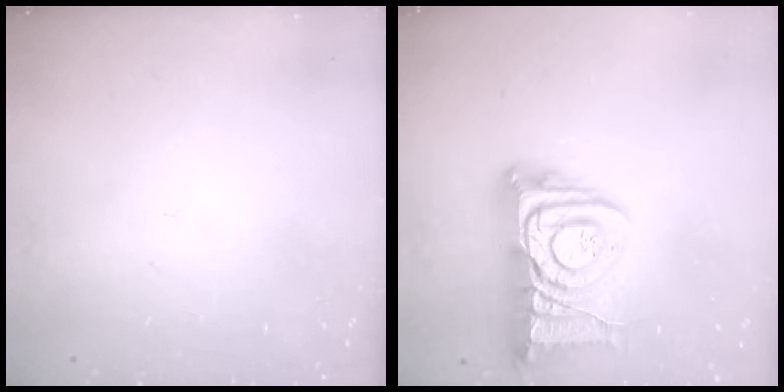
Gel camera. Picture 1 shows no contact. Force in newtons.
{"total": 13.5, "press": 13.4, "slide": 1.5}